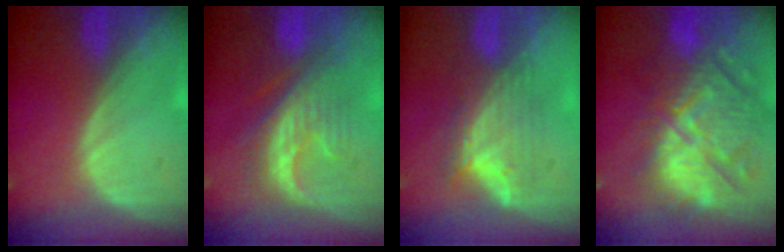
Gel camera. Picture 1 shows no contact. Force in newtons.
{"total": 8.3, "press": 8.1, "slide": 2.0}
{"total": 7.4, "press": 6.6, "slide": 3.4}
{"total": 12.5, "press": 12.0, "slide": 3.6}